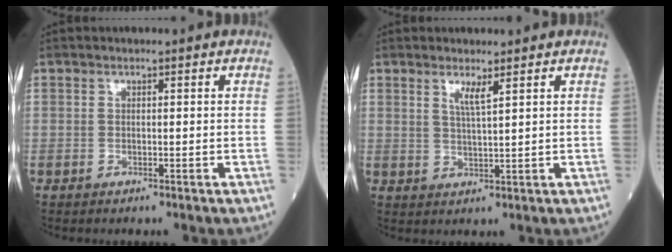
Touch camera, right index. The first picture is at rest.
{"total": 2.6, "force": [1.5, -0.2, 2.1], "torque": [-0.043, -0.007, 0.031]}